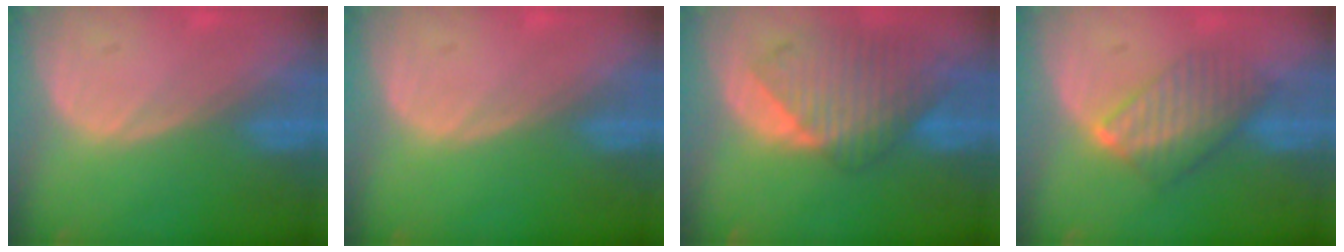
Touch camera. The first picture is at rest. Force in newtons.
{"total": 0.0}
{"total": 9.8, "press": 8.6, "slide": 4.8}
{"total": 6.4, "press": 6.3, "slide": 0.8}